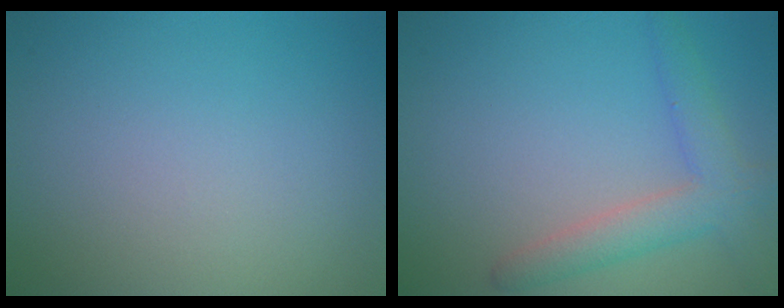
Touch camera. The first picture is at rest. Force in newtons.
{"total": 3.6, "press": 3.6, "slide": 0.2}